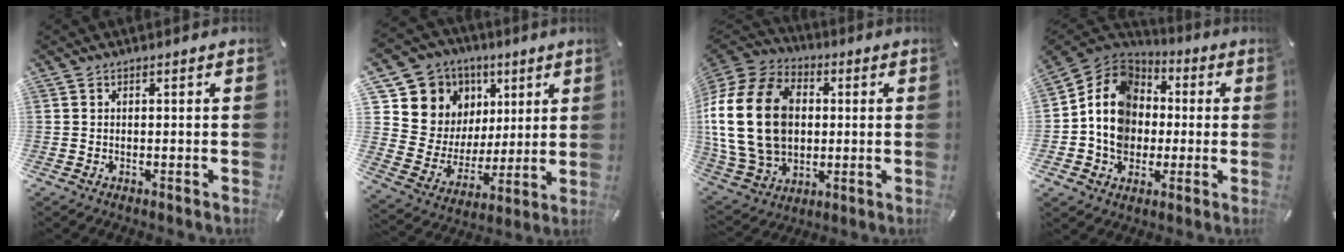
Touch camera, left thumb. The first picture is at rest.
{"total": 13.0, "force": [6.7, 11.0, 1.2], "torque": [-0.029, -0.064, 0.141]}
{"total": 23.1, "force": [1.3, 17.7, 14.8], "torque": [-0.314, 0.007, 0.023]}
{"total": 13.7, "force": [-1.1, 12.1, 6.4], "torque": [-0.148, 0.017, -0.017]}